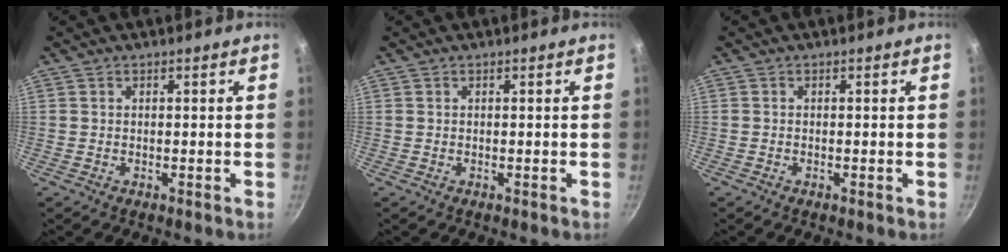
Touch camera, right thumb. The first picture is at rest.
{"total": 0.0}
{"total": 0.0}